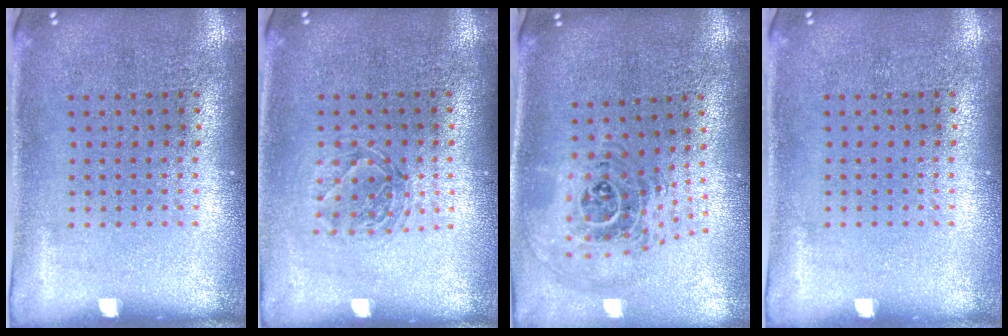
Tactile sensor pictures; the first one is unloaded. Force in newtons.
{"total": 1.2, "press": 1.1, "slide": 0.6}
{"total": 1.5, "press": 1.3, "slide": 0.8}
{"total": 0.0}